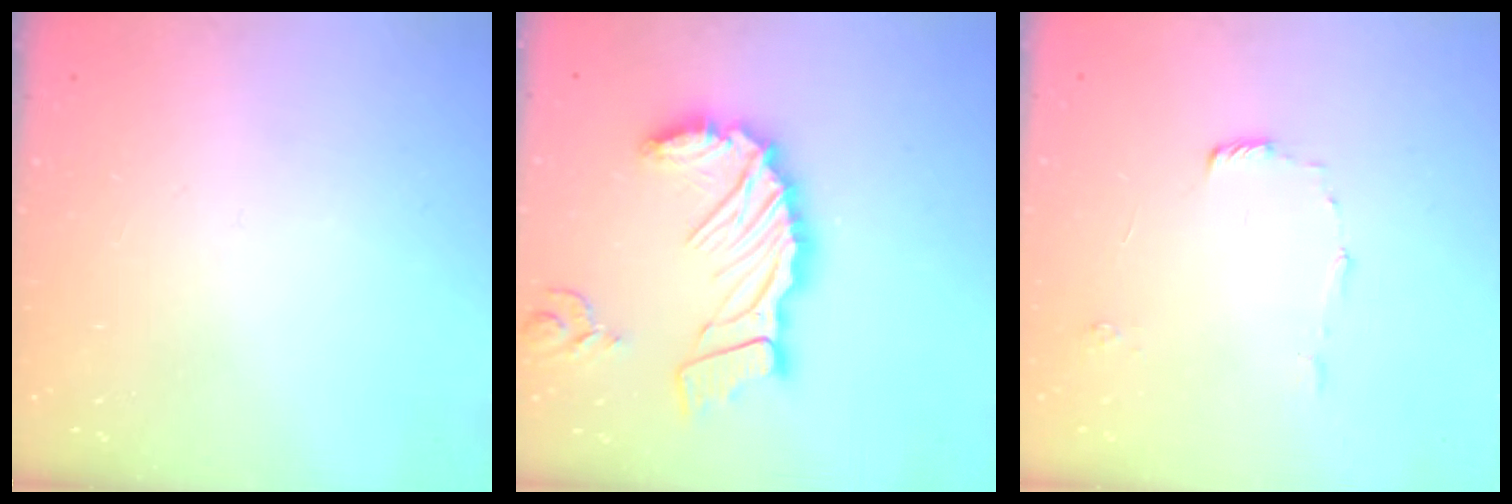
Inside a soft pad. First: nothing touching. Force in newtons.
{"total": 17.6, "press": 17.4, "slide": 2.2}
{"total": 6.0, "press": 5.9, "slide": 0.5}